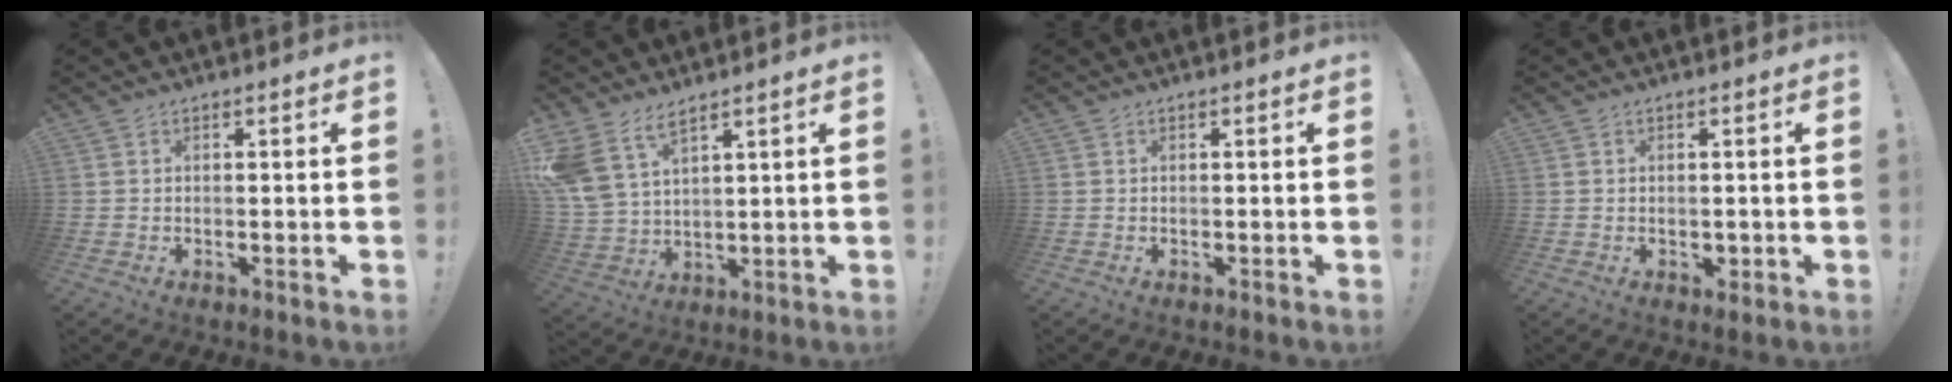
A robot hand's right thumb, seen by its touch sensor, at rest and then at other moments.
{"total": 10.3, "force": [7.2, 5.1, 5.4], "torque": [-0.121, -0.041, 0.141]}
{"total": 0.0}
{"total": 1.3, "force": [0.0, 1.2, 0.6], "torque": [-0.005, 0.002, 0.000]}